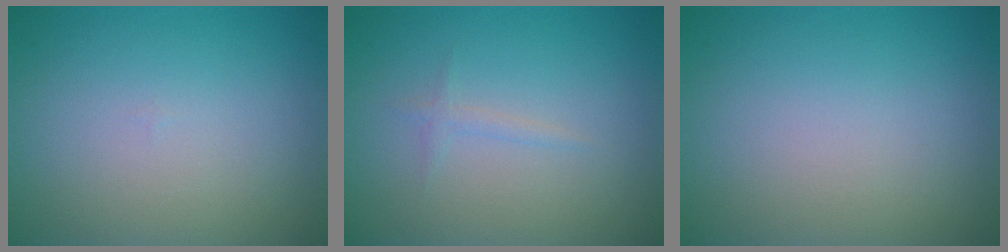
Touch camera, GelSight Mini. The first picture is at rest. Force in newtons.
{"total": 0.8, "press": 0.8, "slide": 0.0}
{"total": 0.0}